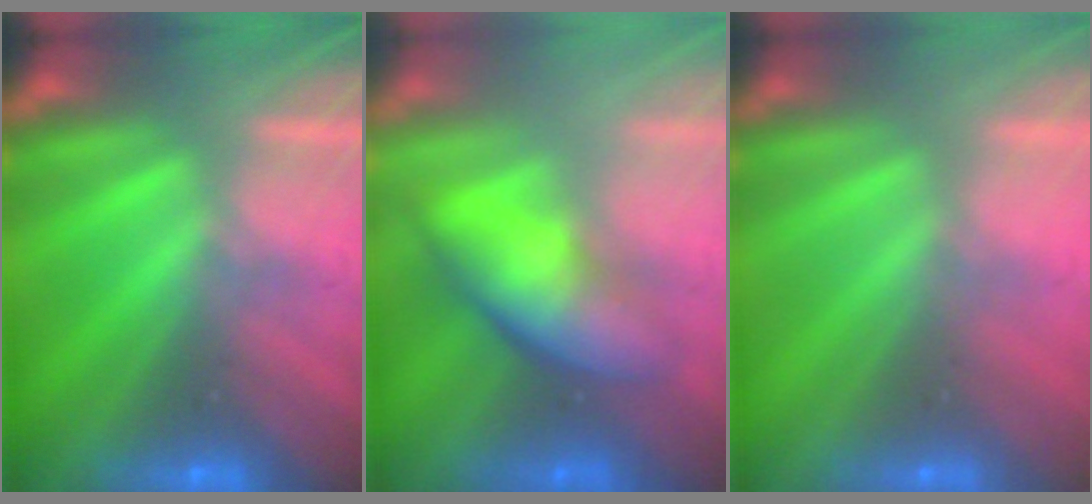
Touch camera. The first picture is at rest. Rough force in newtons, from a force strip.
{"total": 3.6}
{"total": 2.8}